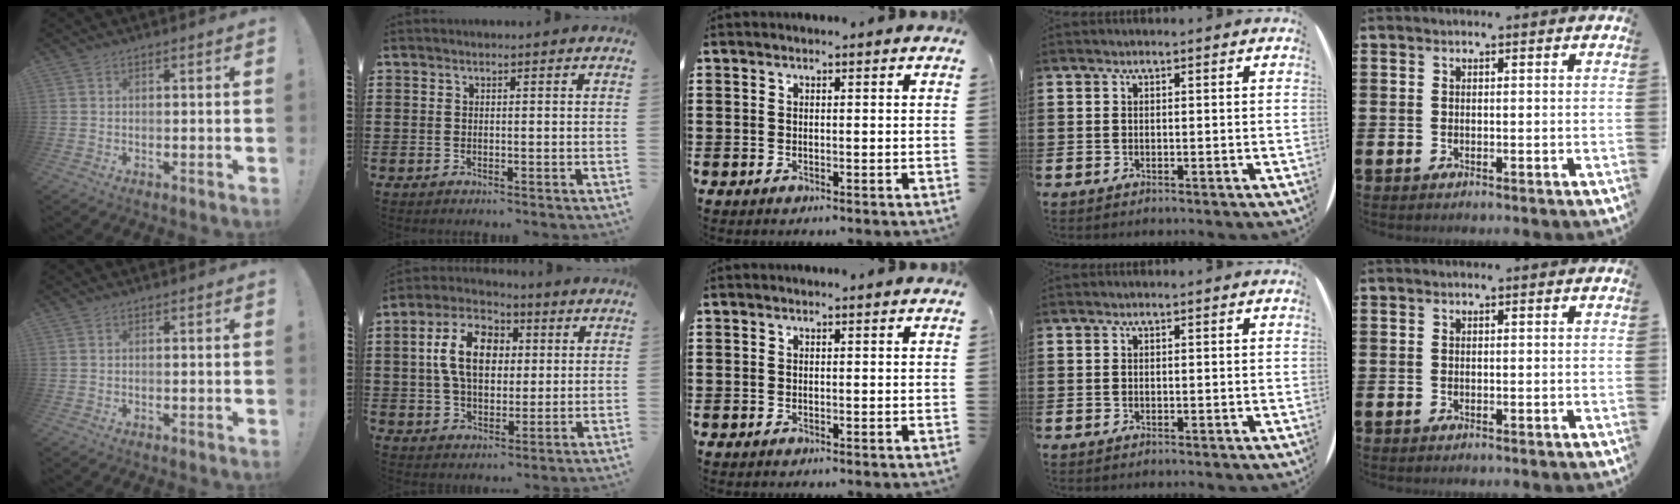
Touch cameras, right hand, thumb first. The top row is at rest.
{"index": {"total": 10.3, "force": [1.7, 6.5, 7.8], "torque": [-0.167, 0.016, 0.026]}}